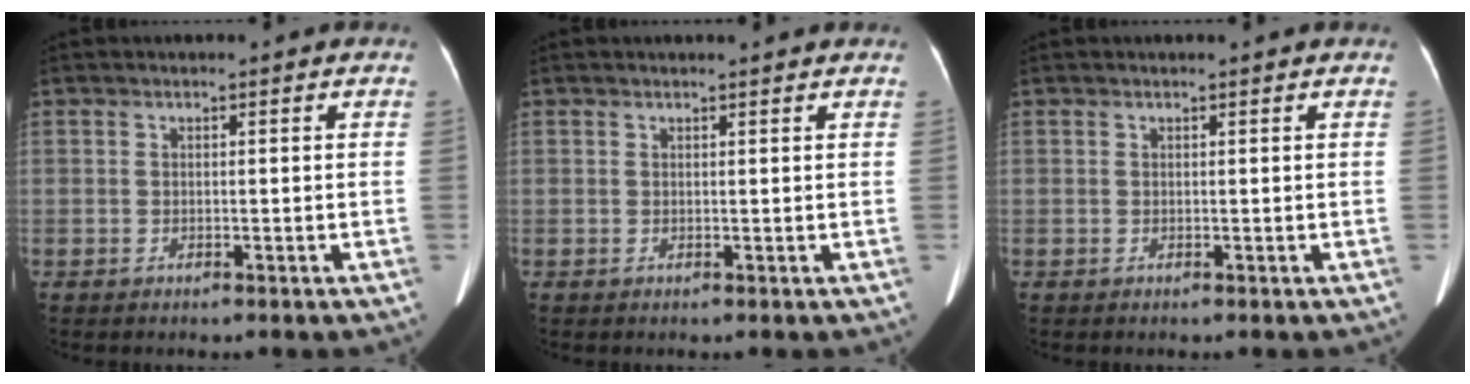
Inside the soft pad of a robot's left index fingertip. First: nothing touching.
{"total": 1.8, "force": [1.7, 0.0, 0.5], "torque": [-0.009, 0.005, 0.022]}
{"total": 0.8, "force": [0.8, 0.1, 0.2], "torque": [-0.010, 0.008, 0.010]}